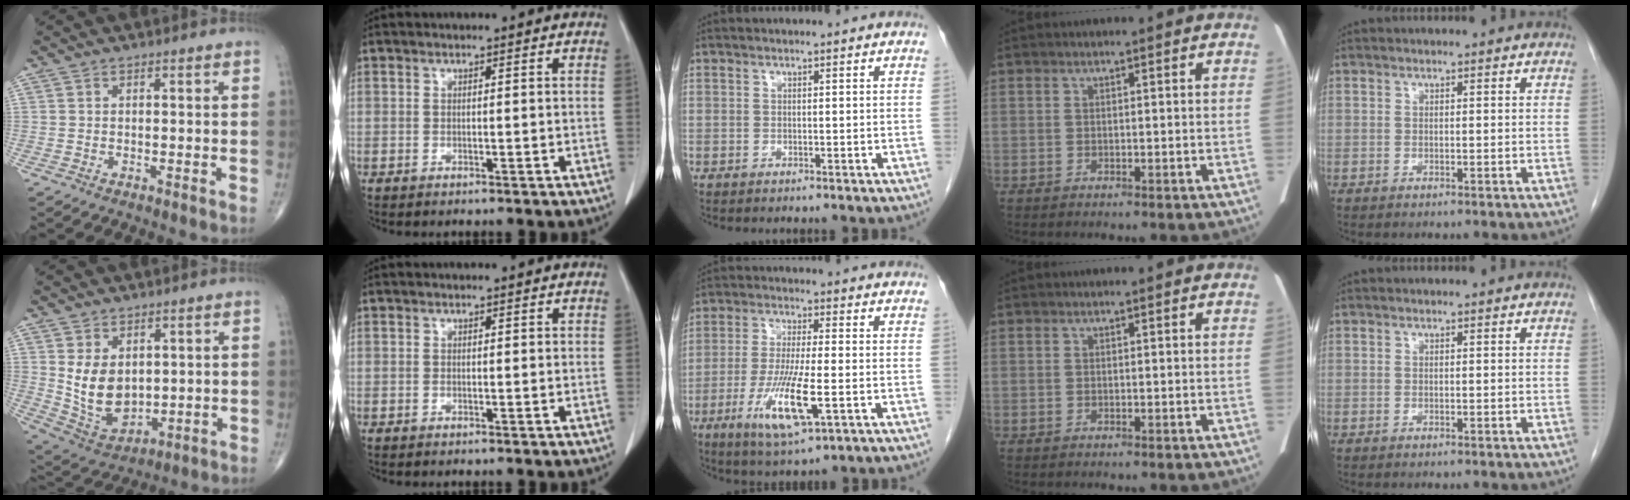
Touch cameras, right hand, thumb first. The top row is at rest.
{"thumb": {"total": 10.5, "force": [1.7, 7.3, 7.4], "torque": [-0.111, -0.019, 0.056]}, "middle": {"total": 10.5, "force": [-3.2, 1.3, 9.9], "torque": [-0.200, -0.022, -0.057]}}